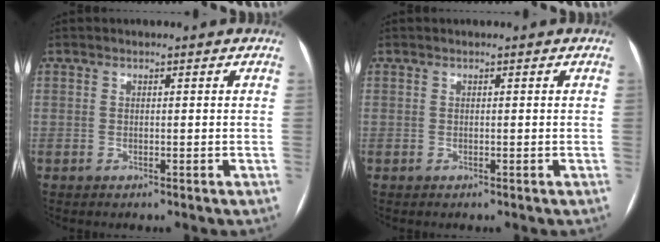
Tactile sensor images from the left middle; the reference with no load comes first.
{"total": 0.0}